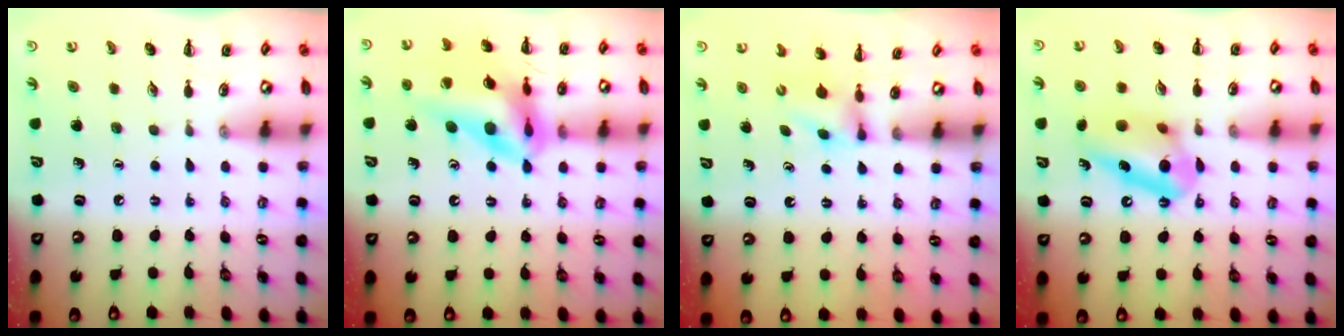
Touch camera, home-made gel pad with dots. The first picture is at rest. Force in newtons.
{"total": 18.4, "press": 18.1, "slide": 3.7}
{"total": 3.6, "press": 3.3, "slide": 1.3}
{"total": 11.1, "press": 11.1, "slide": 0.5}